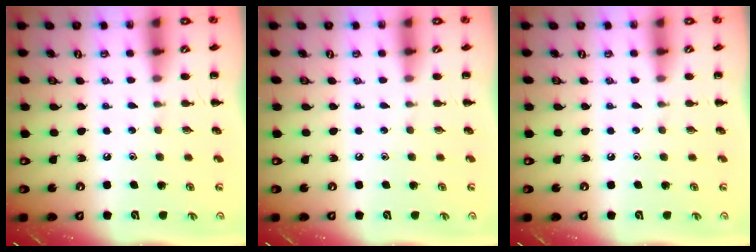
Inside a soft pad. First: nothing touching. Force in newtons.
{"total": 0.0}
{"total": 0.0}